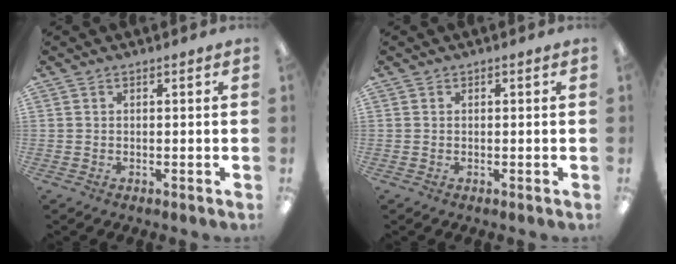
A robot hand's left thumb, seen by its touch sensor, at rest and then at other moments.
{"total": 0.0}